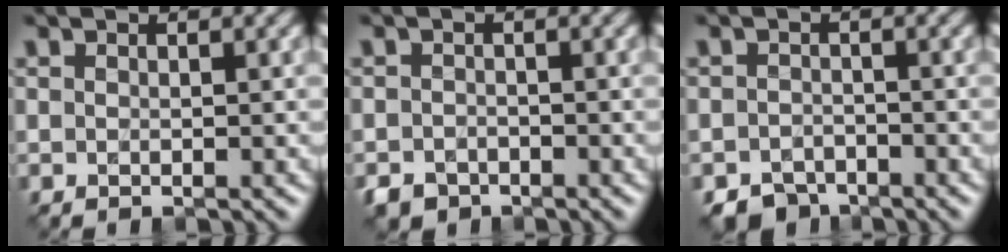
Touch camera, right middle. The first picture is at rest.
{"total": 2.4, "force": [-1.9, 1.4, 0.4], "torque": [-0.005, -0.008, -0.039]}
{"total": 3.2, "force": [-2.8, 1.5, 0.4], "torque": [-0.001, -0.008, -0.054]}